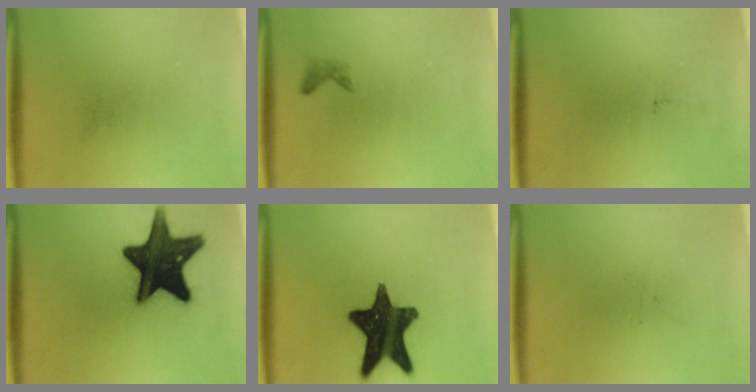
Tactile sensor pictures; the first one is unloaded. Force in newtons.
{"total": 0.8}
{"total": 0.0}
{"total": 18.3}
{"total": 17.4}
{"total": 0.0}